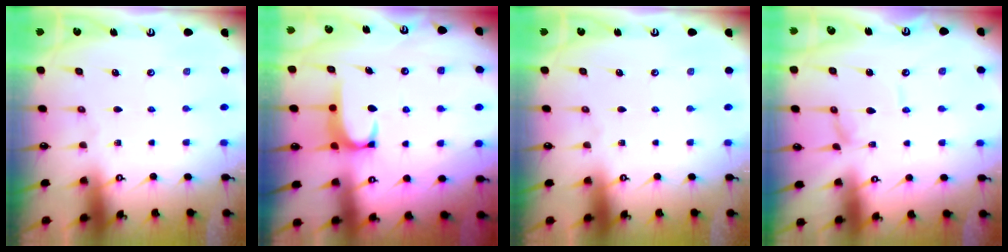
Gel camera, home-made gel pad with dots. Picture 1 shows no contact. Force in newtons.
{"total": 2.5, "press": 2.4, "slide": 0.6}
{"total": 0.0}
{"total": 1.1, "press": 1.0, "slide": 0.3}